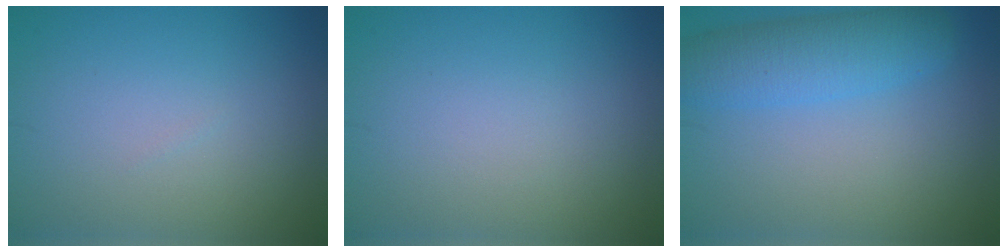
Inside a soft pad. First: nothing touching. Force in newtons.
{"total": 0.0}
{"total": 4.9, "press": 4.8, "slide": 0.3}